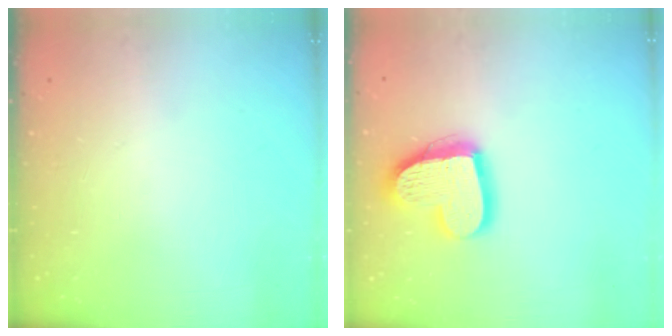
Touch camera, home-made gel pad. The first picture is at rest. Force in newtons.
{"total": 17.8, "press": 17.7, "slide": 1.9}